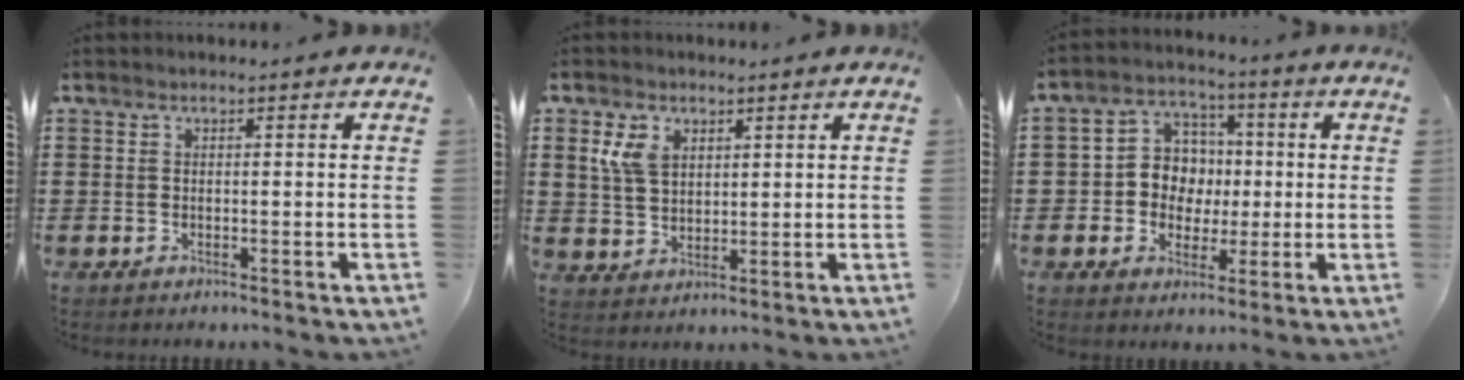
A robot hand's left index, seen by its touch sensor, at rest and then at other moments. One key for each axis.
{"total": 5.1, "fx": 2.3, "fy": 3.6, "fz": 2.8, "tx": -0.075, "ty": 0.011, "tz": 0.038}
{"total": 7.6, "fx": 0.2, "fy": 7.2, "fz": 2.4, "tx": -0.065, "ty": 0.011, "tz": 0.004}